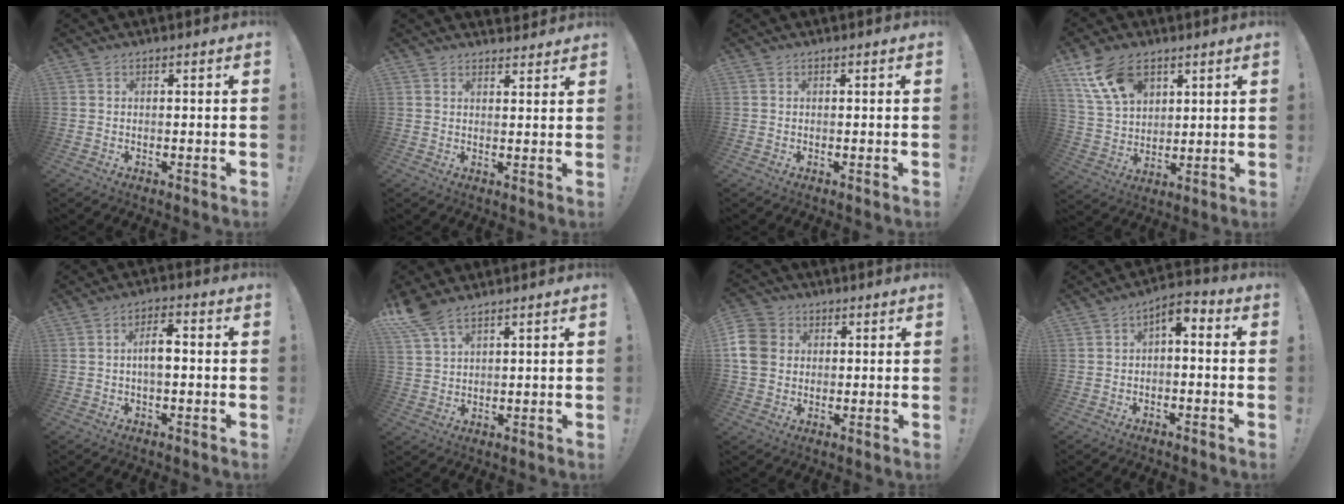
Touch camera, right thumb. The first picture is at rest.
{"total": 2.8, "force": [2.5, 1.1, 0.1], "torque": [0.016, -0.020, 0.043]}
{"total": 0.0}
{"total": 14.3, "force": [7.7, 9.3, 7.6], "torque": [-0.142, -0.029, 0.151]}
{"total": 6.0, "force": [-0.3, 2.4, 5.5], "torque": [-0.100, 0.010, -0.010]}
{"total": 6.9, "force": [5.5, 2.0, 3.6], "torque": [-0.076, -0.025, 0.106]}
{"total": 9.2, "force": [1.5, 8.0, 4.3], "torque": [-0.083, -0.001, 0.033]}
{"total": 4.0, "force": [-1.0, 1.9, 3.3], "torque": [-0.054, 0.007, -0.018]}